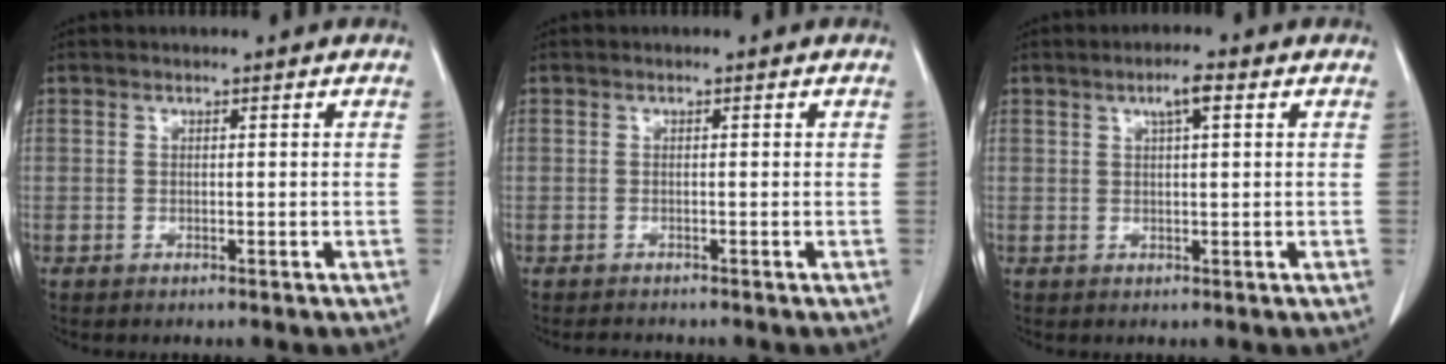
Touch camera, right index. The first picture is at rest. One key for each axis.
{"total": 1.3, "fx": -1.2, "fy": 0.4, "fz": 0.2, "tx": -0.007, "ty": -0.004, "tz": -0.017}
{"total": 3.0, "fx": 1.4, "fy": 0.4, "fz": 2.7, "tx": -0.047, "ty": 0.006, "tz": 0.023}